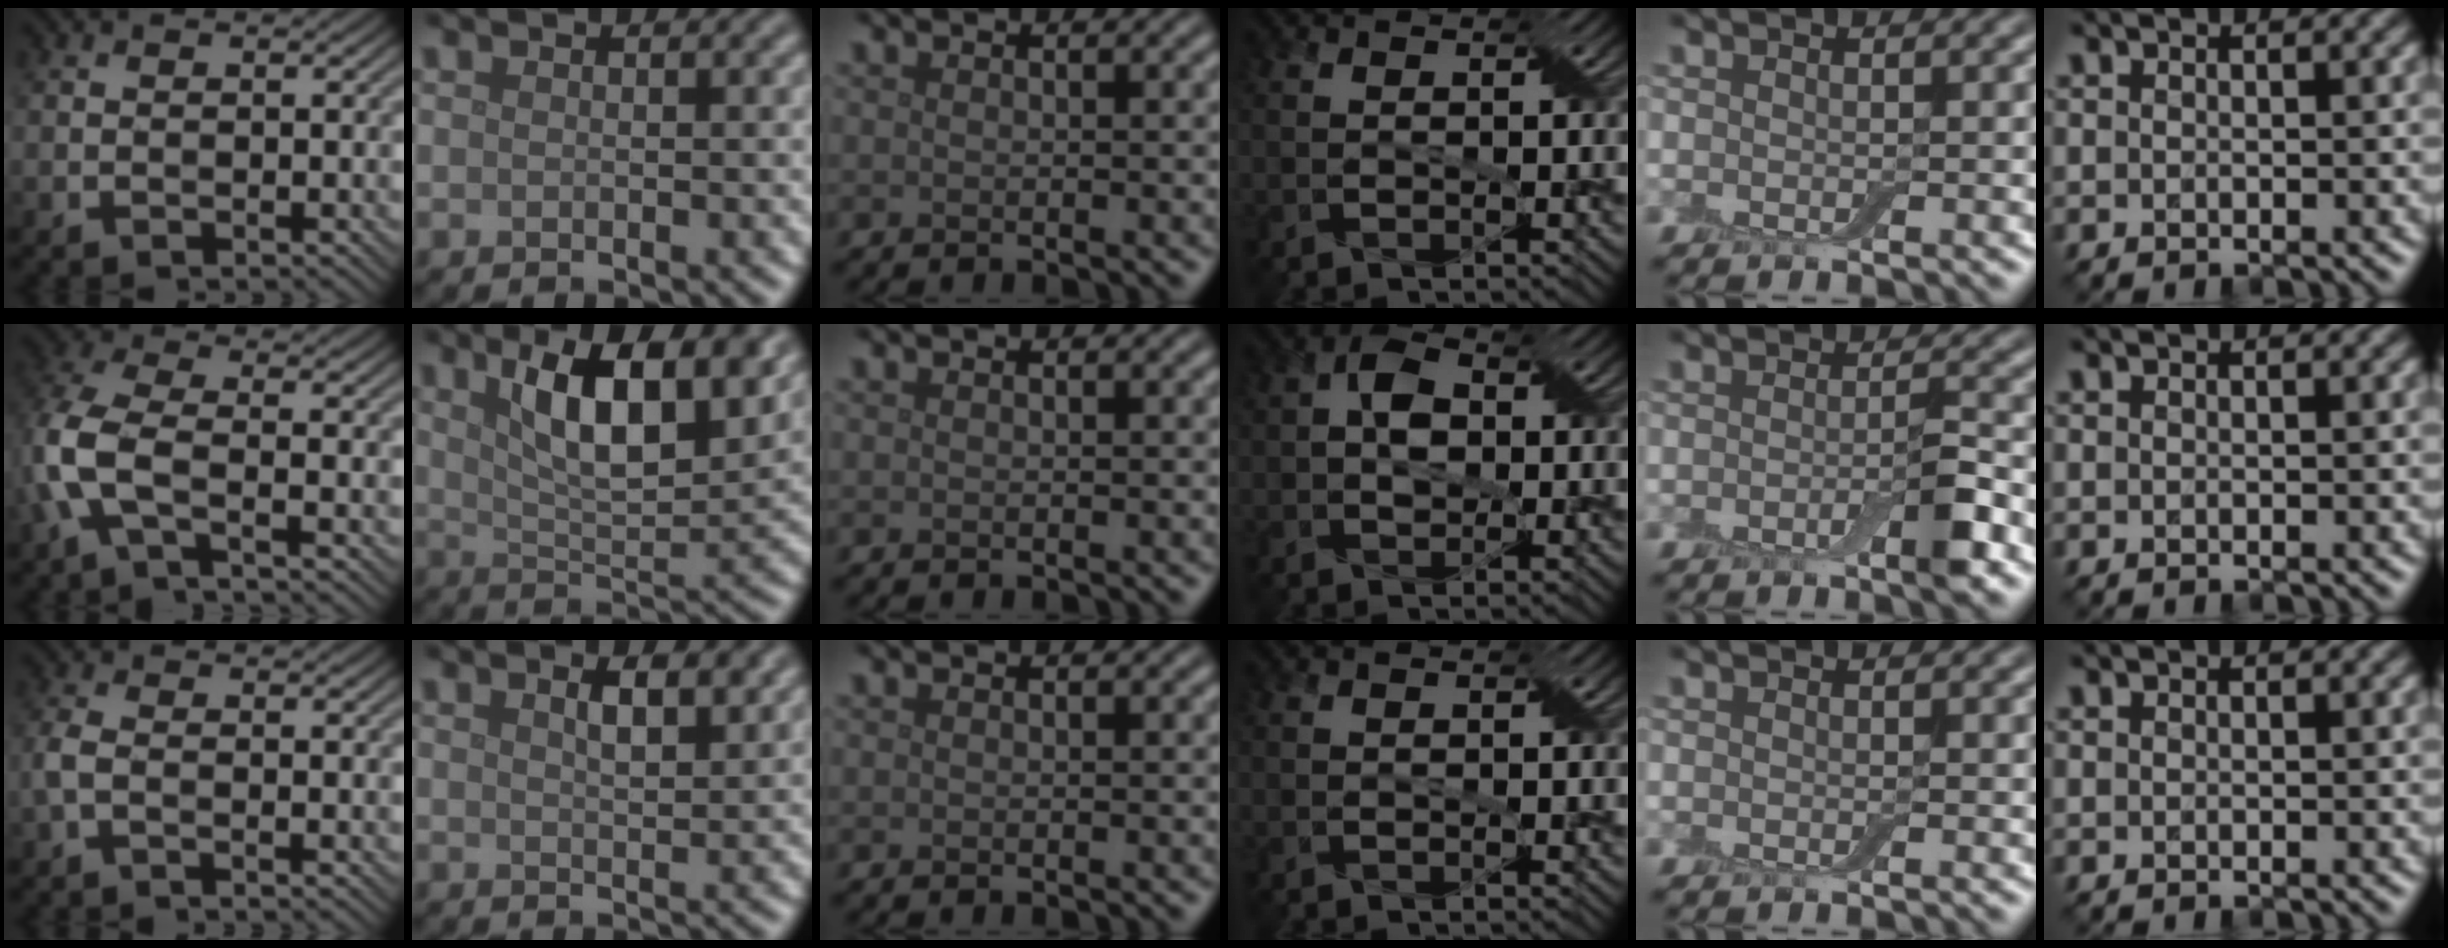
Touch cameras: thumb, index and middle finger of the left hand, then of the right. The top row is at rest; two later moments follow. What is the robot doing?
{"motion": "insert", "object": "box of matches"}